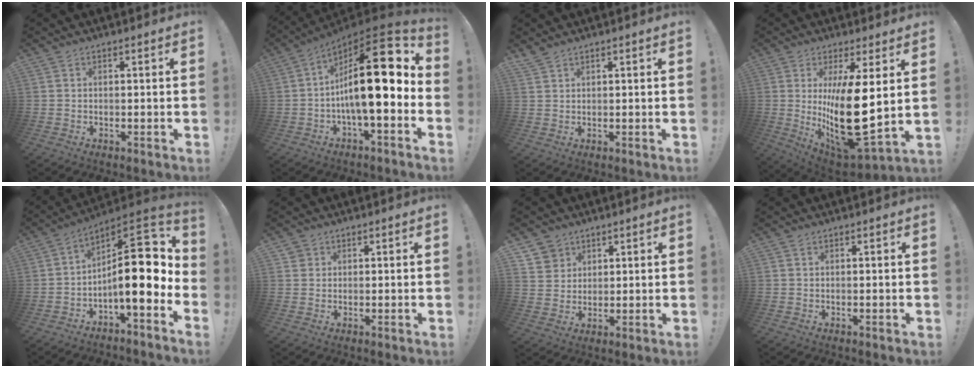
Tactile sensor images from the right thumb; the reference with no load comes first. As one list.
[{"total": 23.0, "force": [1.8, 6.8, 21.9], "torque": [-0.346, -0.010, 0.023]}, {"total": 2.0, "force": [1.8, 0.5, 0.8], "torque": [-0.021, -0.007, 0.034]}, {"total": 20.7, "force": [2.8, 7.5, 19.1], "torque": [-0.321, -0.049, 0.060]}, {"total": 17.0, "force": [-0.4, 5.9, 16.0], "torque": [-0.228, -0.008, -0.007]}, {"total": 1.5, "force": [0.9, 1.1, 0.3], "torque": [-0.004, -0.004, 0.017]}, {"total": 5.8, "force": [3.7, 4.5, 0.2], "torque": [0.004, -0.030, 0.072]}, {"total": 0.0}]